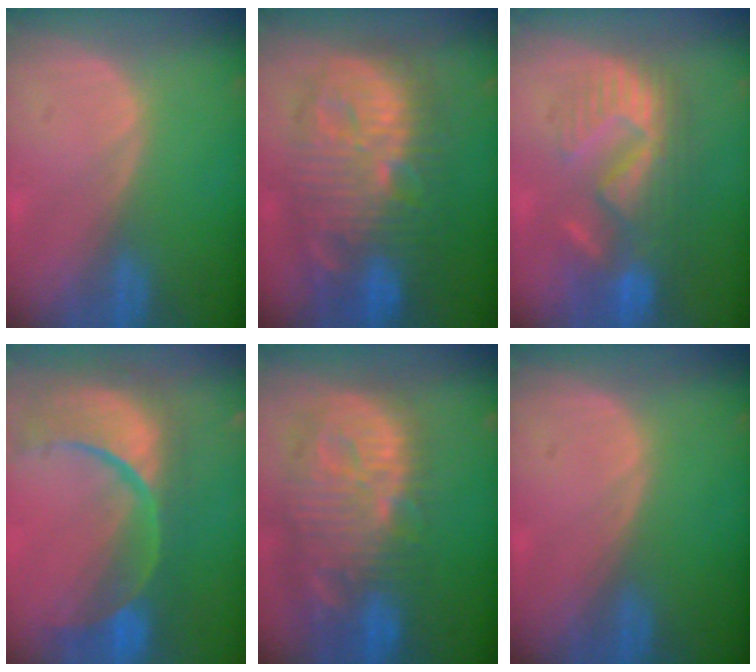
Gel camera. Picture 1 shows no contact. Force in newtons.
{"total": 13.7, "press": 13.6, "slide": 1.2}
{"total": 9.4, "press": 9.2, "slide": 2.0}
{"total": 13.7, "press": 10.8, "slide": 8.4}
{"total": 14.0, "press": 12.2, "slide": 6.8}
{"total": 0.0}